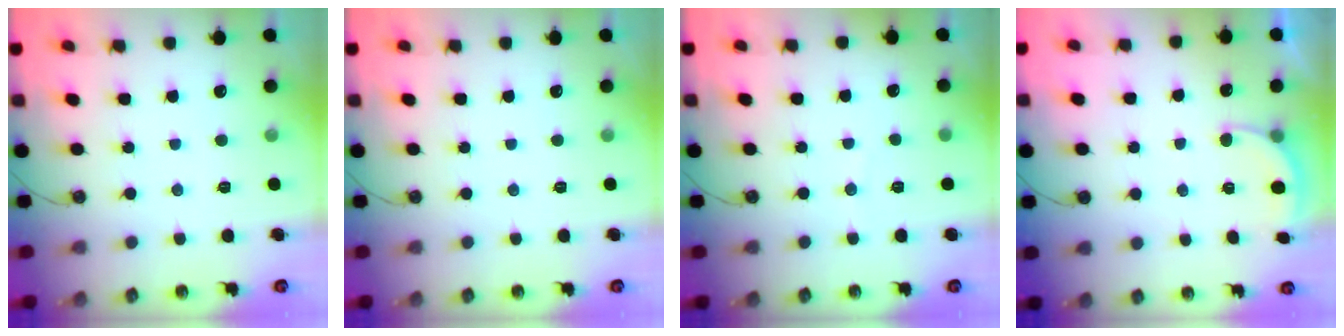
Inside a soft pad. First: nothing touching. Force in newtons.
{"total": 0.0}
{"total": 2.7, "press": 2.7, "slide": 0.3}
{"total": 3.0, "press": 2.9, "slide": 0.7}